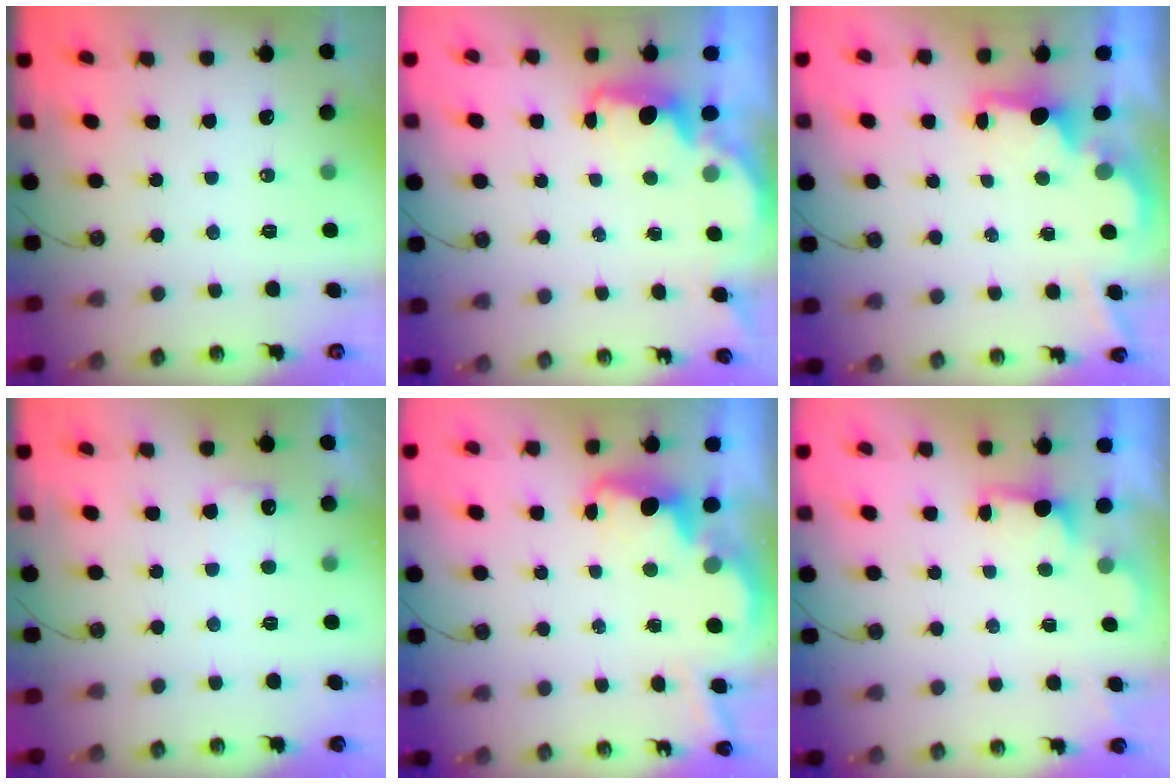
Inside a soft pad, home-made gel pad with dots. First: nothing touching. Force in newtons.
{"total": 1.8, "press": 1.6, "slide": 0.7}
{"total": 2.0, "press": 1.9, "slide": 0.7}
{"total": 5.4, "press": 5.4, "slide": 0.3}
{"total": 3.7, "press": 3.6, "slide": 0.7}
{"total": 0.9, "press": 0.4, "slide": 0.8}